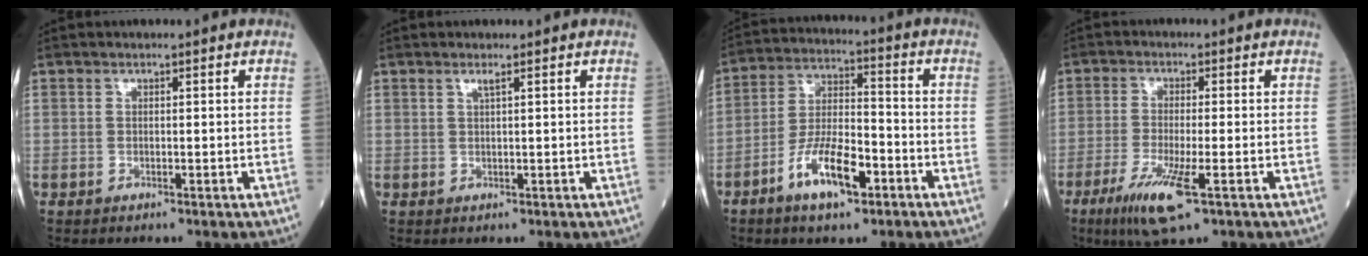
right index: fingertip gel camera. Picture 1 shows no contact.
{"total": 0.9, "force": [0.6, -0.2, 0.7], "torque": [-0.021, -0.001, 0.015]}
{"total": 12.1, "force": [-6.1, 3.4, 9.8], "torque": [-0.200, -0.001, -0.109]}
{"total": 7.7, "force": [-3.8, 0.6, 6.7], "torque": [-0.138, -0.023, -0.064]}